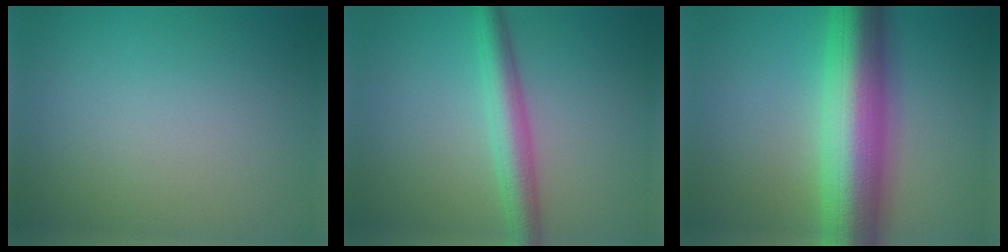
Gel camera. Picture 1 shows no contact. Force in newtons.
{"total": 3.9, "press": 3.9, "slide": 0.2}
{"total": 12.2, "press": 12.2, "slide": 0.1}